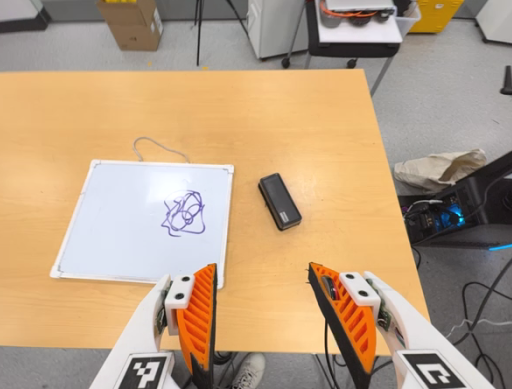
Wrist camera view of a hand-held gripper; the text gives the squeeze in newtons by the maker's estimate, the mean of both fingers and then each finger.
{"total": 0.0}